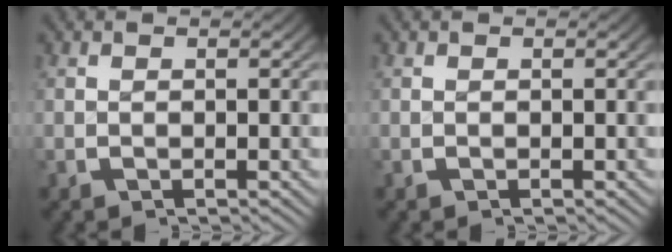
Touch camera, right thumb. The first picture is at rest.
{"total": 0.0}